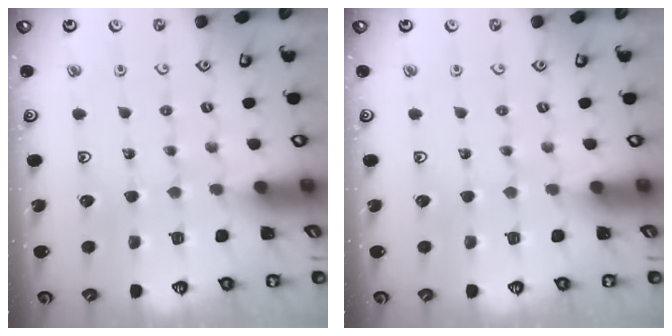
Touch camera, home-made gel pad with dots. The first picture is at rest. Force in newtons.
{"total": 0.0}